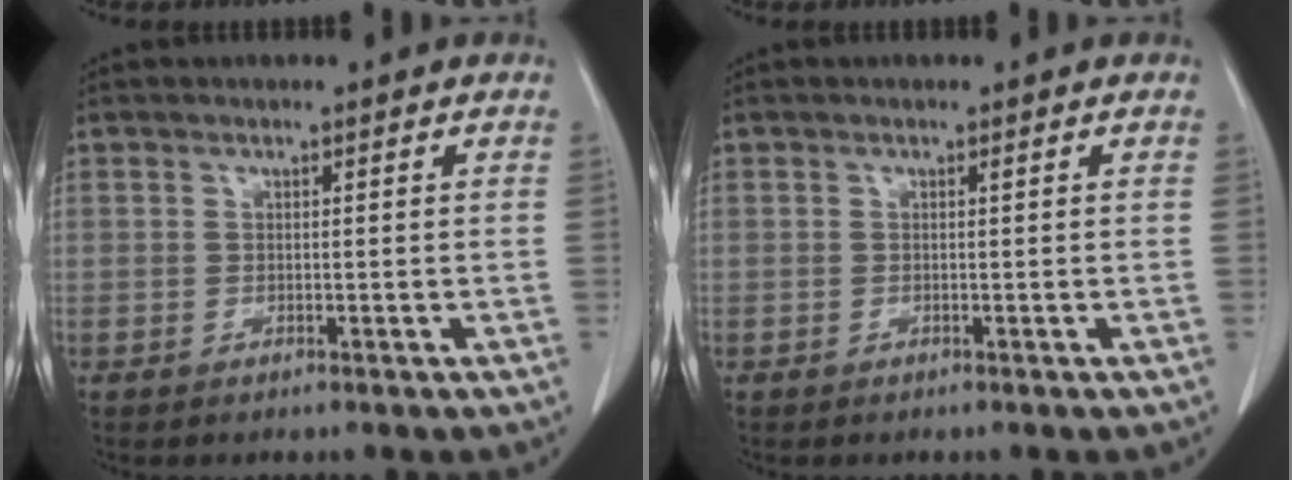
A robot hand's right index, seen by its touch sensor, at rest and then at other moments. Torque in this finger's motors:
{"motor_torque": [-0.01, 0.02, -0.01, -0.01]}